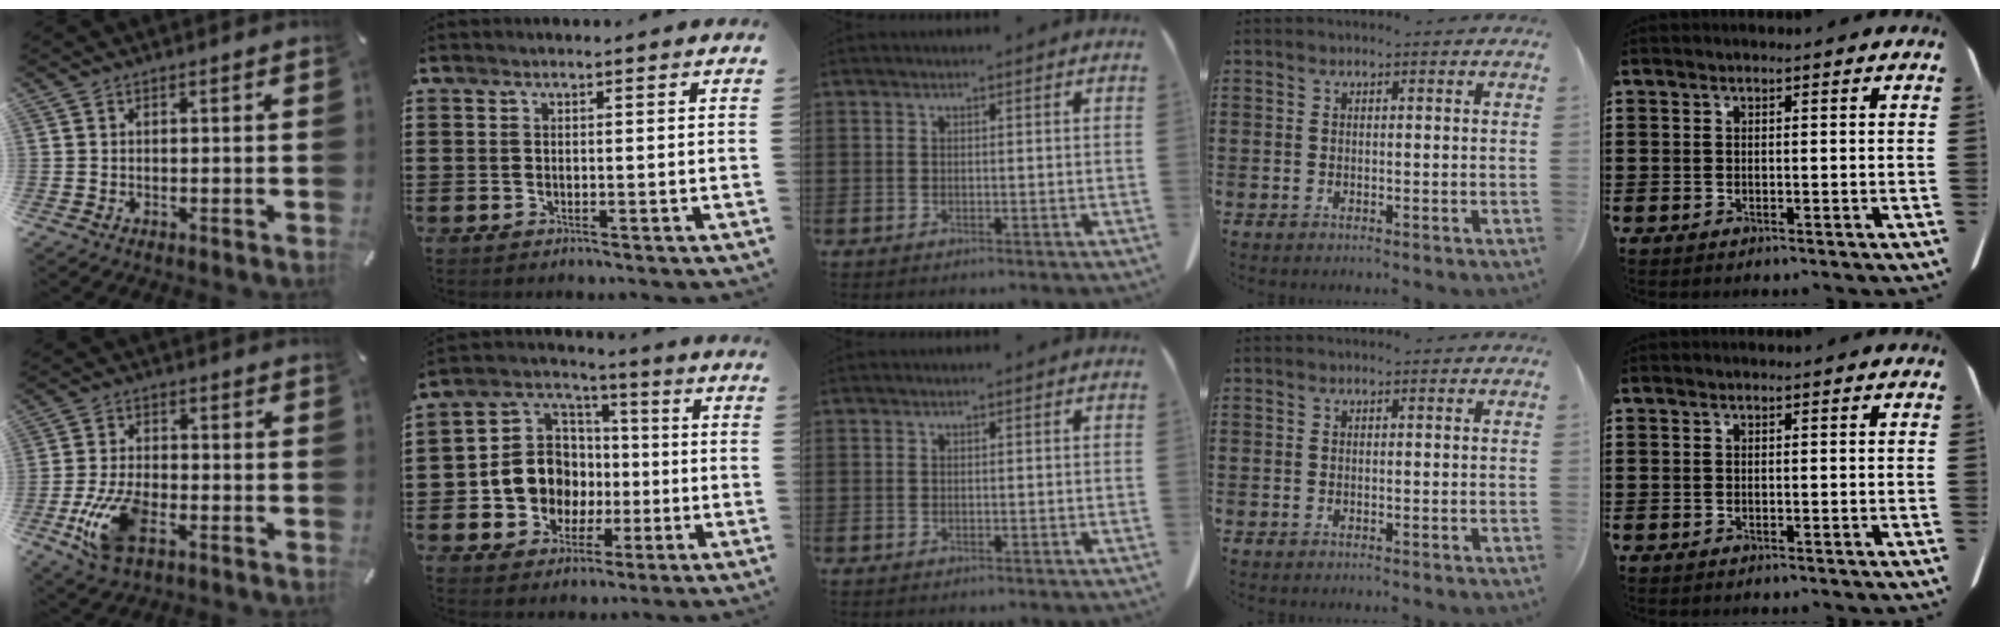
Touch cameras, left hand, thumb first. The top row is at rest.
{"thumb": {"total": 11.8, "force": [-4.3, 6.4, 8.9], "torque": [-0.192, 0.005, -0.077]}, "index": {"total": 10.1, "force": [-1.3, 9.5, 3.0], "torque": [-0.104, 0.005, -0.023]}}